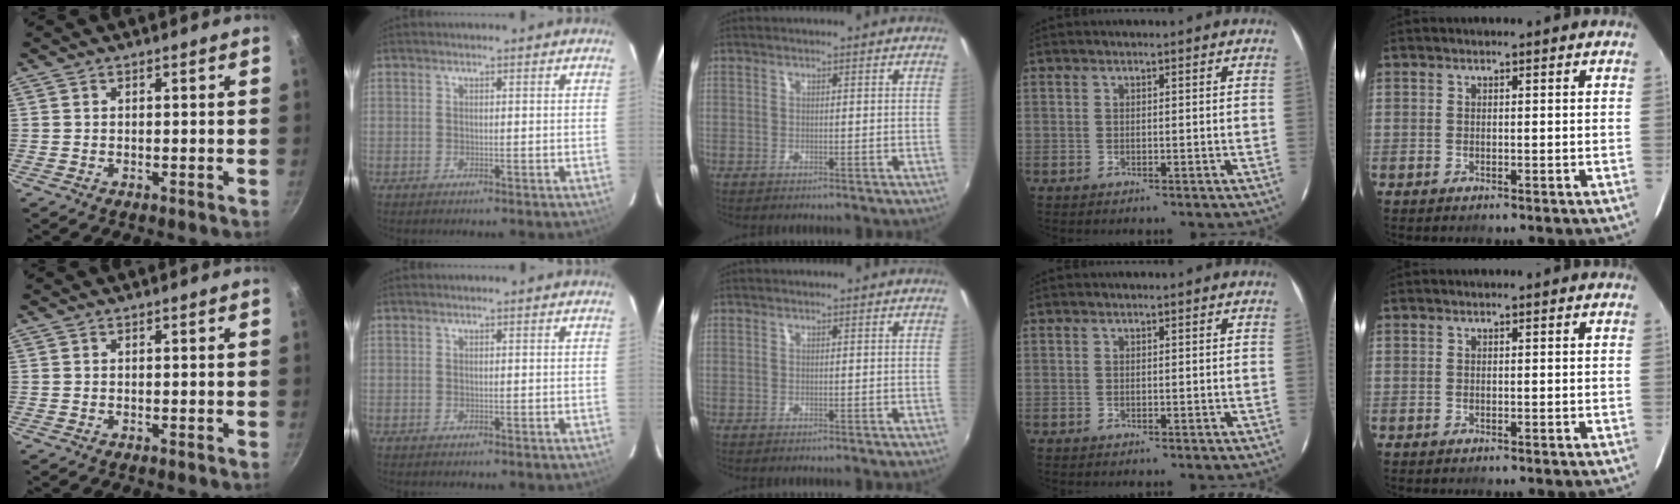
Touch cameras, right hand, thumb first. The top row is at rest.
{}